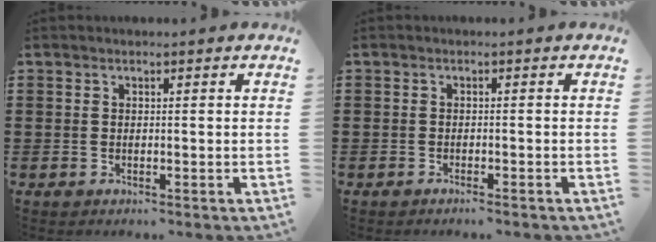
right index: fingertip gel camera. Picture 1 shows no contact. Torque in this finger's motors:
{"motor_torque": [0.81, 0.88, -0.53, -0.07]}